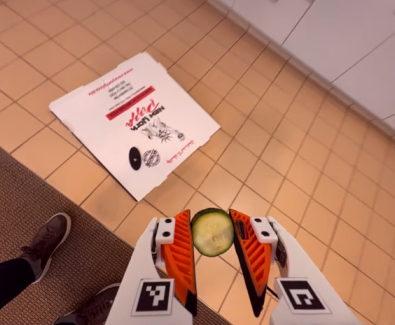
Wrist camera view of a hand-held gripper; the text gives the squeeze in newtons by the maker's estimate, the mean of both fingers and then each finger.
{"total": 7.4, "left": 7.3, "right": 7.6}